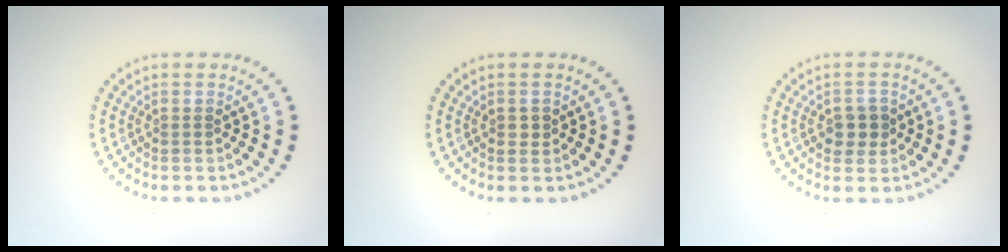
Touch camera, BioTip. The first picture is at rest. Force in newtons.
{"total": 0.8, "press": 0.8, "slide": 0.1}
{"total": 2.2, "press": 2.2, "slide": 0.4}